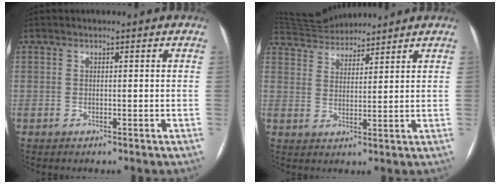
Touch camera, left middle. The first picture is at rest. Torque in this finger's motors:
{"motor_torque": [0.12, -0.50, -0.18, -0.04]}